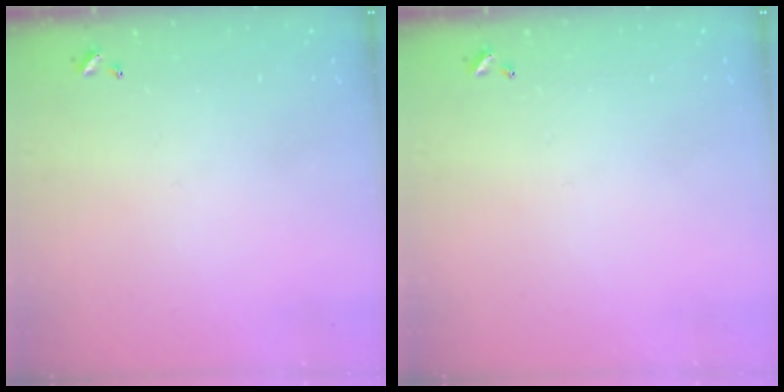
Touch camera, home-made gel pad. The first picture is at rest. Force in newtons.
{"total": 0.0}